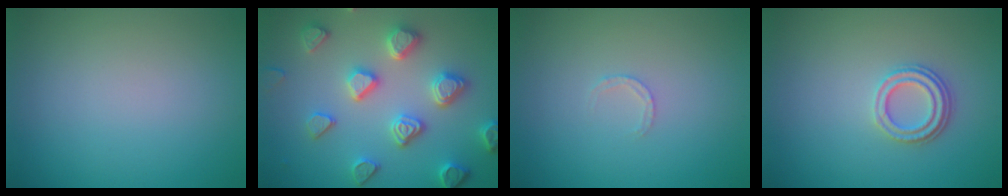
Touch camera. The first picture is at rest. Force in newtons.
{"total": 4.9, "press": 4.7, "slide": 1.3}
{"total": 0.9, "press": 0.9, "slide": 0.2}
{"total": 2.4, "press": 2.0, "slide": 1.3}